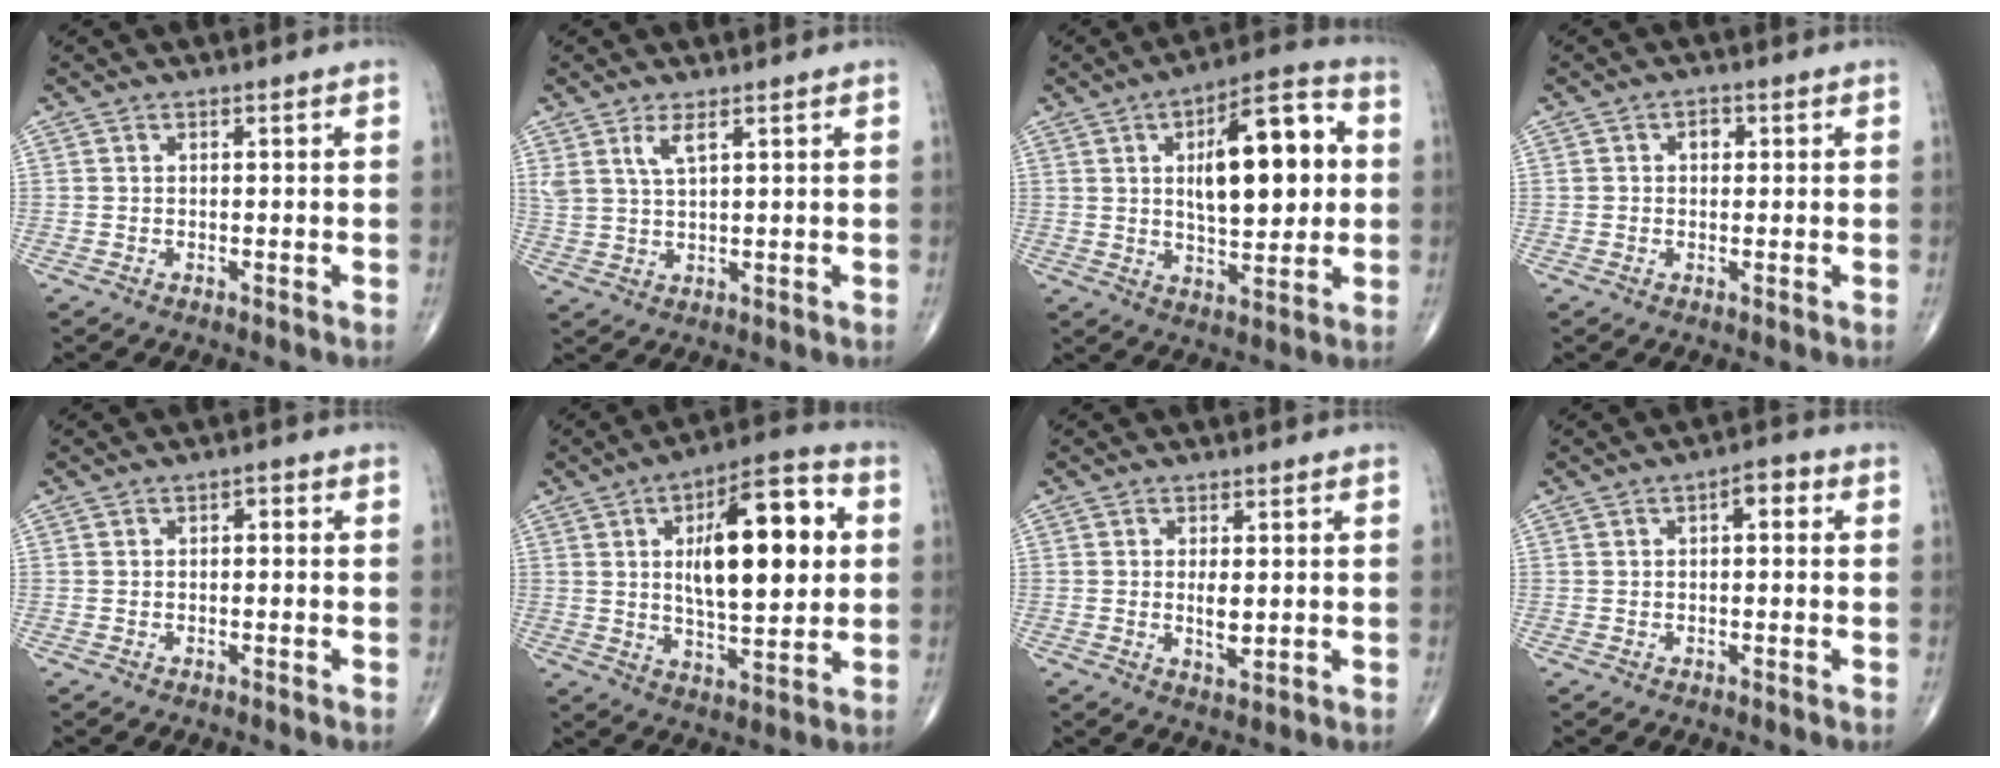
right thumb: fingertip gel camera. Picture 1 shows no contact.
{"total": 3.9, "force": [2.2, 1.1, 3.1], "torque": [-0.067, -0.012, 0.050]}
{"total": 18.1, "force": [3.0, 7.8, 16.0], "torque": [-0.209, 0.010, 0.042]}
{"total": 2.1, "force": [0.5, 1.6, 1.3], "torque": [-0.012, 0.004, 0.005]}
{"total": 1.2, "force": [0.0, 0.7, 1.0], "torque": [-0.009, 0.005, -0.005]}
{"total": 19.9, "force": [3.8, 8.1, 17.8], "torque": [-0.240, 0.002, 0.055]}
{"total": 3.4, "force": [0.1, 1.3, 3.2], "torque": [-0.055, -0.009, 0.007]}
{"total": 3.4, "force": [0.8, 1.7, 2.9], "torque": [-0.034, 0.011, 0.003]}